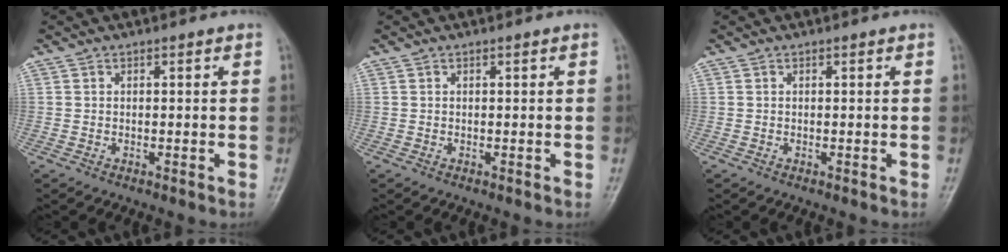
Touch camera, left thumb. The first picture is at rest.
{"total": 0.0}
{"total": 0.0}